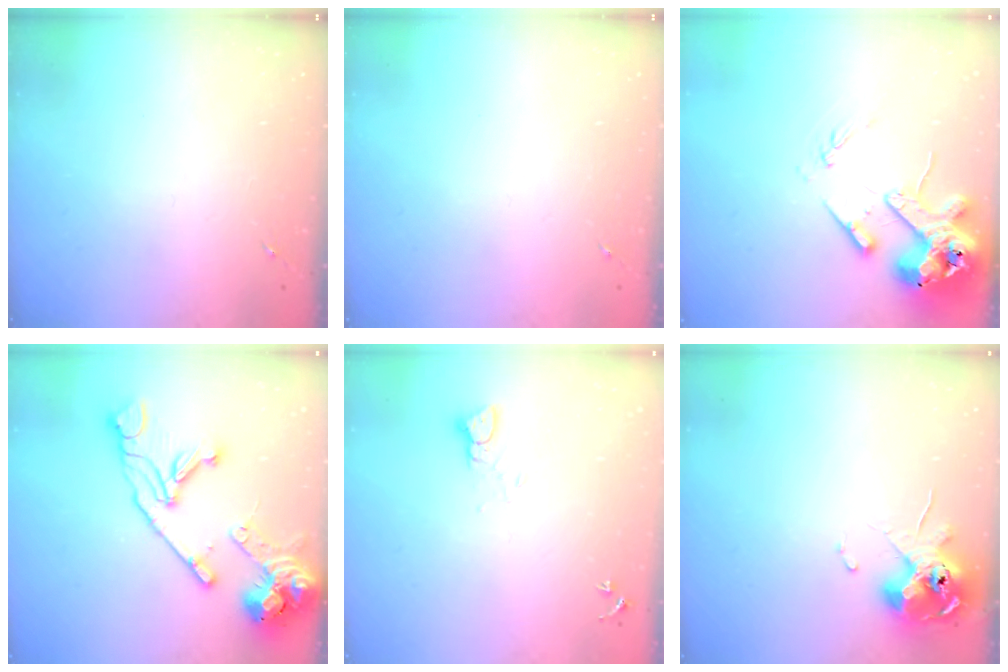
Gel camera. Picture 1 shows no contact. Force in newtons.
{"total": 0.0}
{"total": 16.3, "press": 16.0, "slide": 2.6}
{"total": 18.4, "press": 18.2, "slide": 2.3}
{"total": 2.6, "press": 2.6, "slide": 0.1}
{"total": 10.4, "press": 10.3, "slide": 1.4}